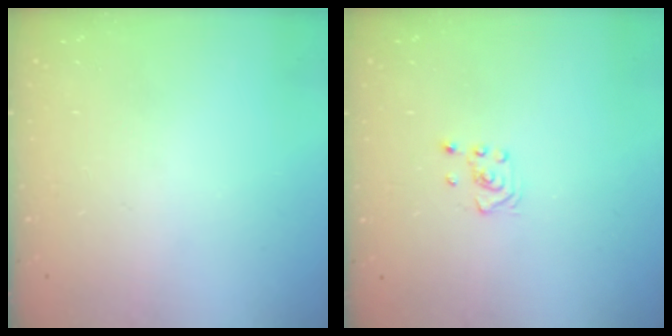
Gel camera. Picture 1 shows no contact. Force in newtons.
{"total": 2.6, "press": 2.4, "slide": 1.0}